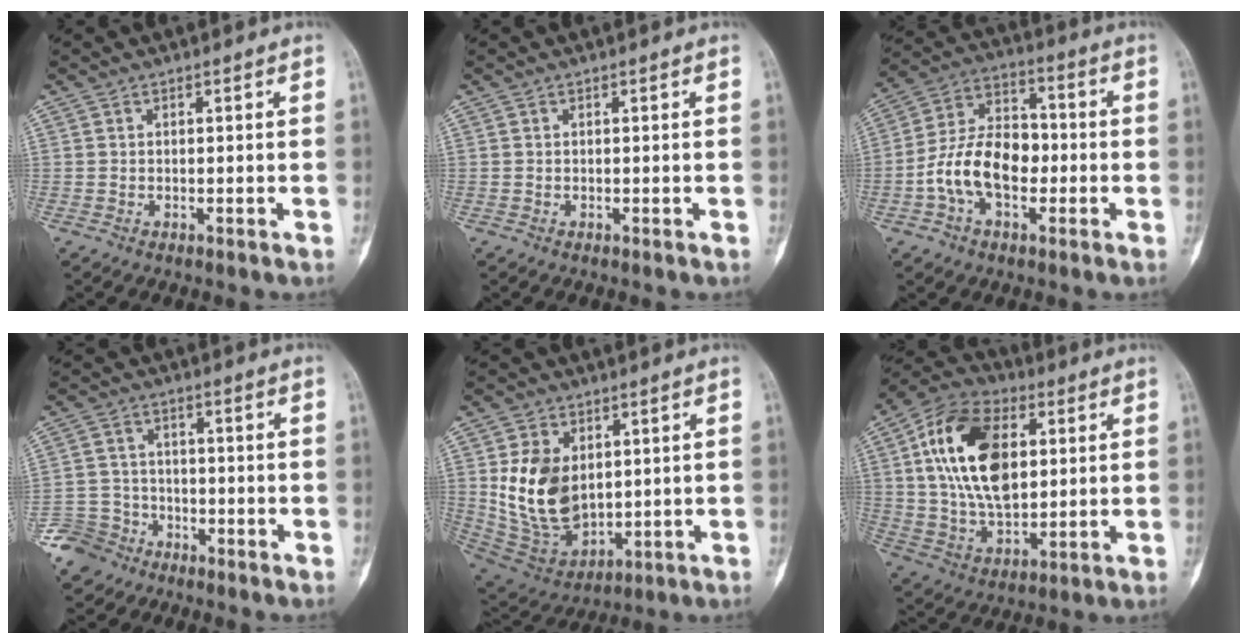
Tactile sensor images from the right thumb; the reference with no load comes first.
{"total": 0.0}
{"total": 13.6, "force": [-3.0, 8.7, 10.0], "torque": [-0.172, 0.040, -0.061]}
{"total": 7.2, "force": [-4.9, 5.3, 0.6], "torque": [0.007, 0.030, -0.099]}
{"total": 15.0, "force": [2.3, 10.4, 10.5], "torque": [-0.166, -0.020, 0.068]}
{"total": 21.3, "force": [4.6, 12.7, 16.4], "torque": [-0.280, -0.004, 0.081]}